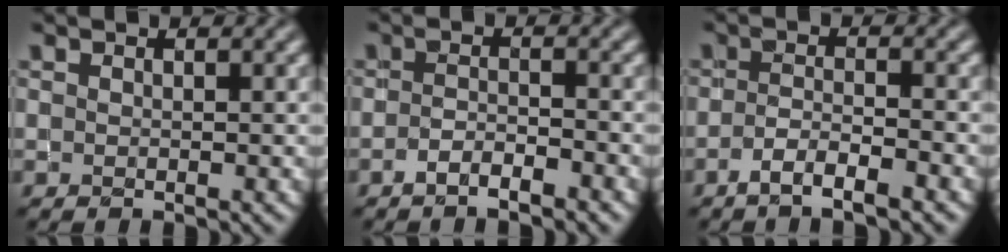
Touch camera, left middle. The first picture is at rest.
{"total": 2.1, "force": [-1.7, 0.4, 1.1], "torque": [-0.024, 0.001, -0.034]}
{"total": 2.9, "force": [-2.2, 0.6, 1.9], "torque": [-0.038, 0.002, -0.045]}